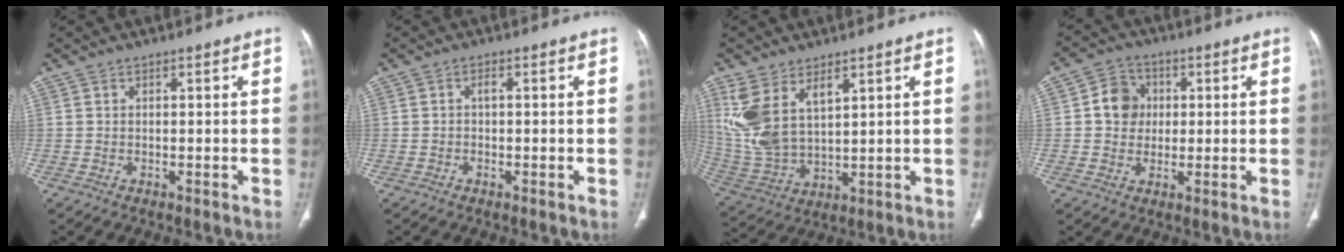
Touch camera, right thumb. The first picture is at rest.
{"total": 1.2, "force": [-0.1, 0.7, 0.9], "torque": [-0.012, 0.004, -0.004]}
{"total": 12.4, "force": [5.7, 6.5, 8.9], "torque": [-0.183, -0.018, 0.135]}
{"total": 6.7, "force": [0.8, 5.9, 3.1], "torque": [-0.026, 0.006, 0.007]}